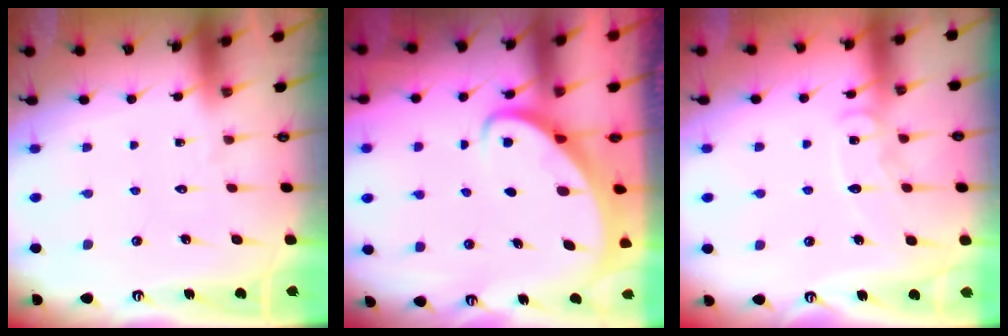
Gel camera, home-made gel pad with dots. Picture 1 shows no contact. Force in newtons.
{"total": 2.8, "press": 2.8, "slide": 0.4}
{"total": 8.9, "press": 8.9, "slide": 0.7}